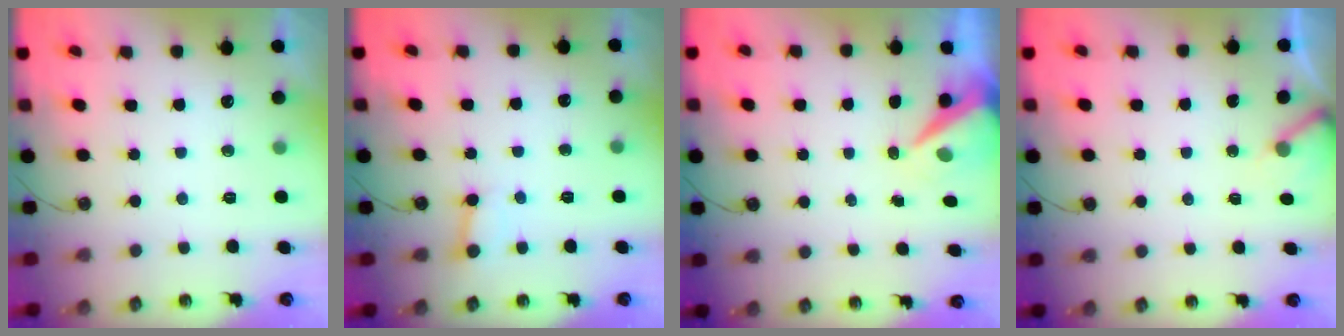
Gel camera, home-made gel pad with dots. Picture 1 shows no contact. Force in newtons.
{"total": 2.5, "press": 2.5, "slide": 0.1}
{"total": 7.5, "press": 7.5, "slide": 0.7}
{"total": 2.7, "press": 2.7, "slide": 0.2}